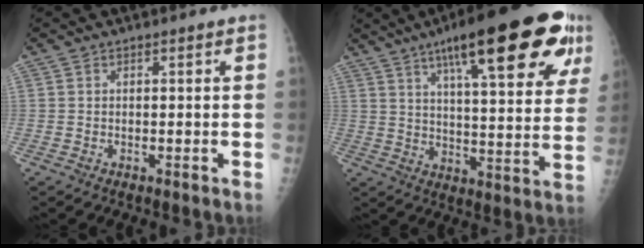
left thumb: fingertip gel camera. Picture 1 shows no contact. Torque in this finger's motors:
{"motor_torque": [1.49, 0.43, 1.95, -0.82, 0.42]}